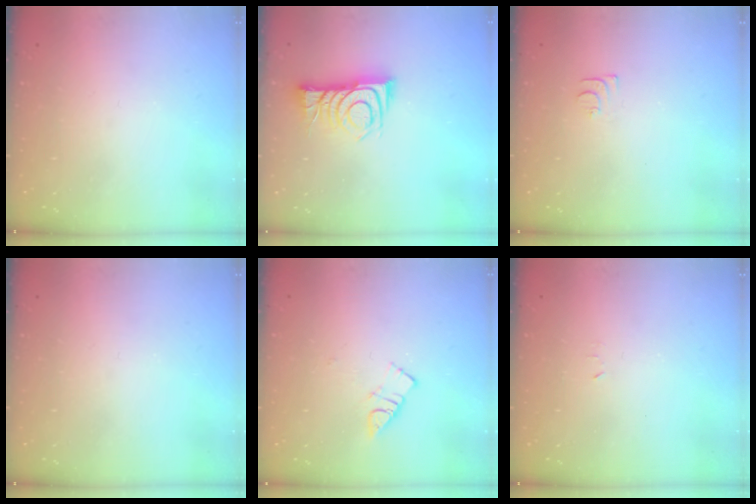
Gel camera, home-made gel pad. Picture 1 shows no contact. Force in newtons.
{"total": 9.9, "press": 9.9, "slide": 0.4}
{"total": 5.2, "press": 5.1, "slide": 0.6}
{"total": 0.0}
{"total": 4.8, "press": 4.7, "slide": 0.8}
{"total": 2.4, "press": 2.4, "slide": 0.4}